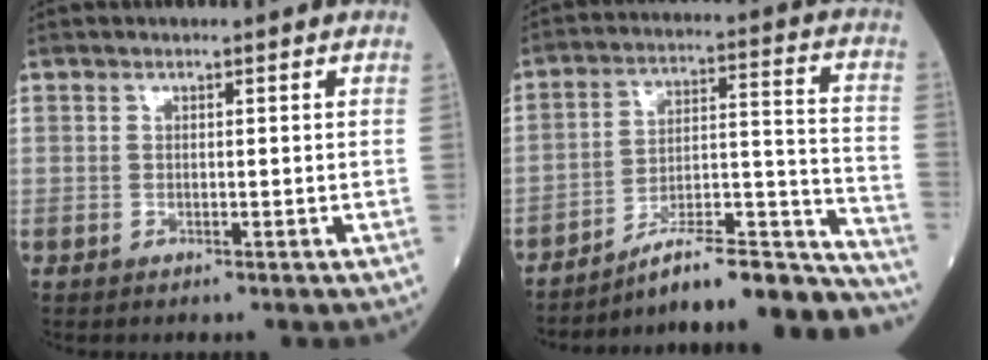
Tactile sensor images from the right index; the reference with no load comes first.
{"total": 21.8, "force": [-20.3, 2.0, 7.8], "torque": [-0.058, 0.040, -0.297]}